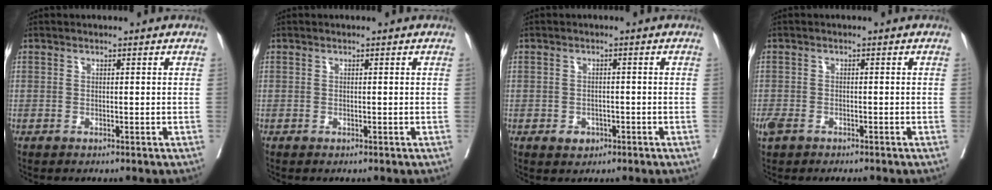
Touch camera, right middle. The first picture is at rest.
{"total": 0.0}
{"total": 2.2, "force": [-1.1, 1.7, 0.9], "torque": [-0.009, 0.005, -0.009]}
{"total": 4.5, "force": [-3.1, 2.0, 2.5], "torque": [-0.051, -0.007, -0.049]}